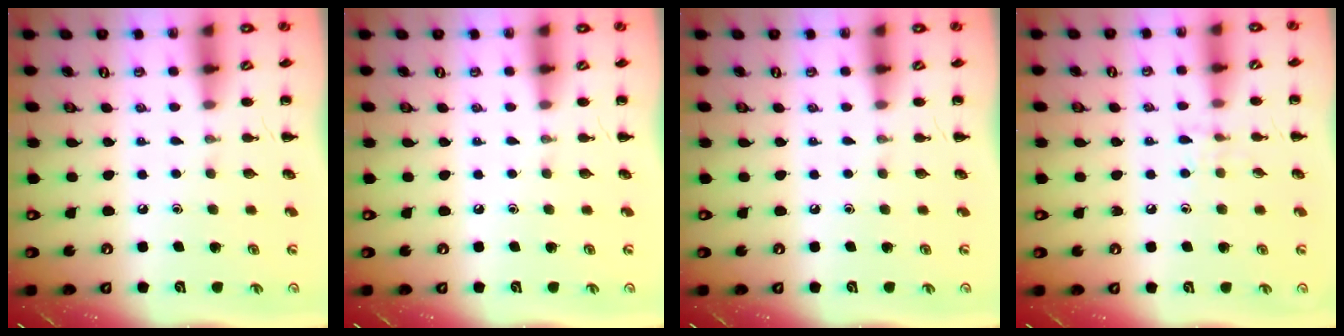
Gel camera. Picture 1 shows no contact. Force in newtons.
{"total": 0.0}
{"total": 0.0}
{"total": 4.8, "press": 4.6, "slide": 1.2}